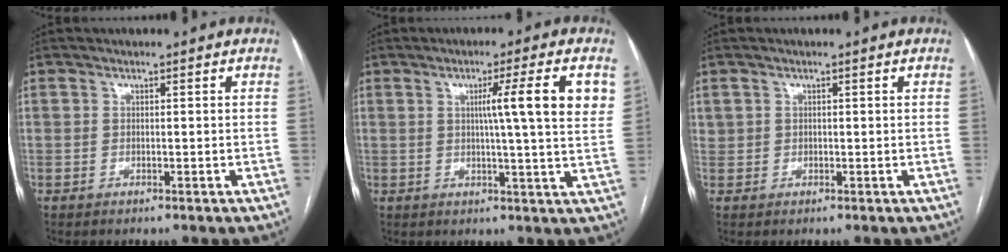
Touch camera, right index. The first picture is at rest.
{"total": 9.6, "force": [2.8, -1.1, 9.1], "torque": [-0.124, 0.000, 0.033]}
{"total": 1.0, "force": [0.5, 0.9, 0.1], "torque": [0.010, 0.006, 0.006]}